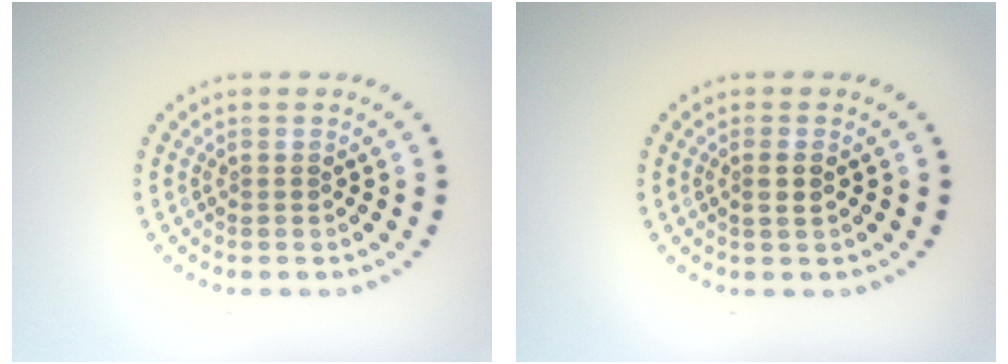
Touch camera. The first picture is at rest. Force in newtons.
{"total": 1.2, "press": 1.0, "slide": 0.5}